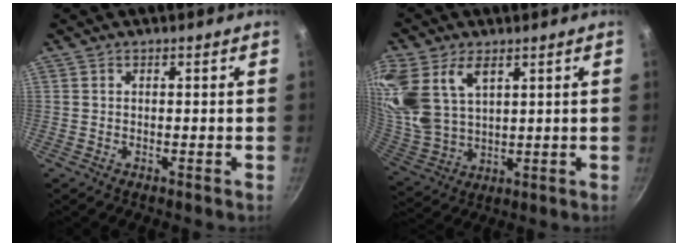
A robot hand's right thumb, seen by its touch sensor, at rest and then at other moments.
{"total": 18.5, "force": [7.4, 11.3, 12.6], "torque": [-0.303, -0.004, 0.155]}